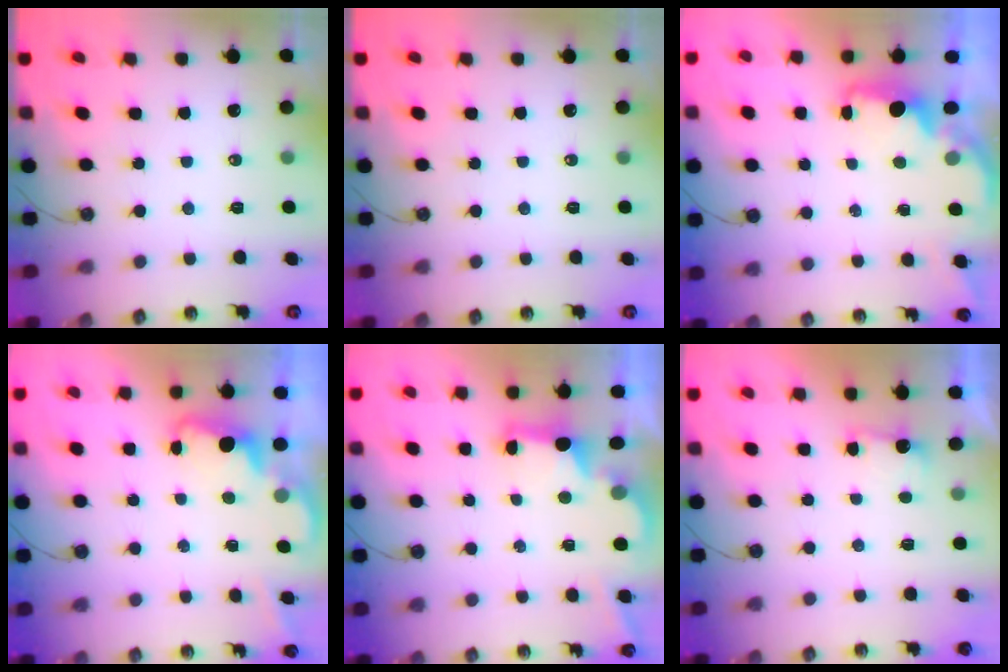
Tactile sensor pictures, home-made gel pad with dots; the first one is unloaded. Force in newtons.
{"total": 0.0}
{"total": 2.1, "press": 1.9, "slide": 0.8}
{"total": 2.1, "press": 2.0, "slide": 0.6}
{"total": 2.8, "press": 2.7, "slide": 0.9}
{"total": 1.6, "press": 1.4, "slide": 0.8}